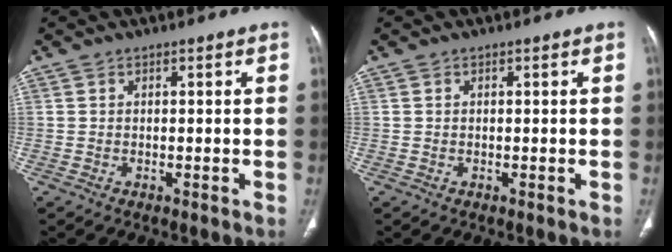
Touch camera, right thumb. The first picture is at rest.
{"total": 0.0}